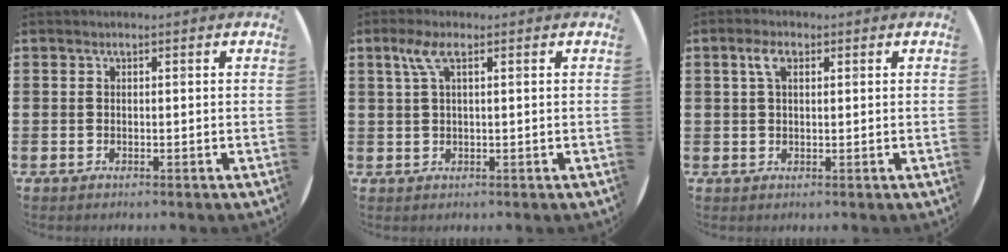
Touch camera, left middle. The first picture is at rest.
{"total": 2.8, "force": [1.2, 0.6, 2.4], "torque": [-0.052, 0.009, 0.019]}
{"total": 2.9, "force": [1.4, 1.3, 2.2], "torque": [-0.049, 0.008, 0.025]}